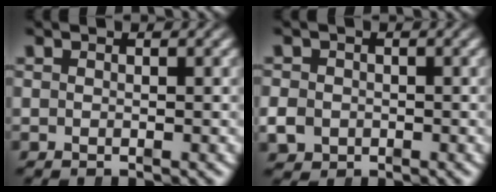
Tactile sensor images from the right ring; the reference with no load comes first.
{"total": 2.2, "force": [-0.9, 1.9, 0.6], "torque": [-0.015, -0.008, -0.013]}